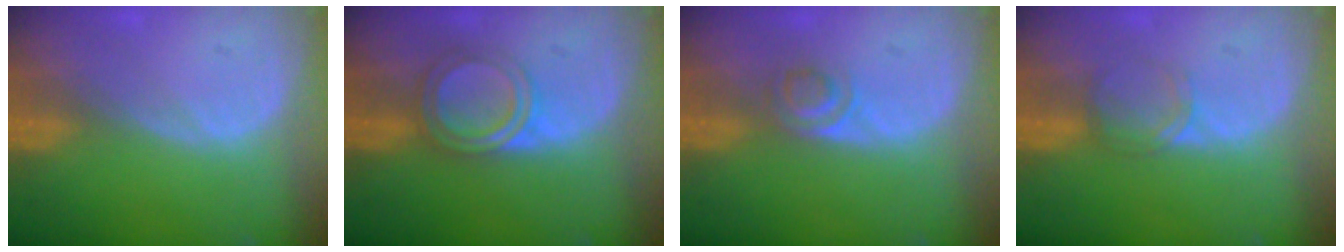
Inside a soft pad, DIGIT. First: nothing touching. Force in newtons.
{"total": 4.6, "press": 4.6, "slide": 0.7}
{"total": 2.8, "press": 2.7, "slide": 1.0}
{"total": 2.2, "press": 2.2, "slide": 0.2}